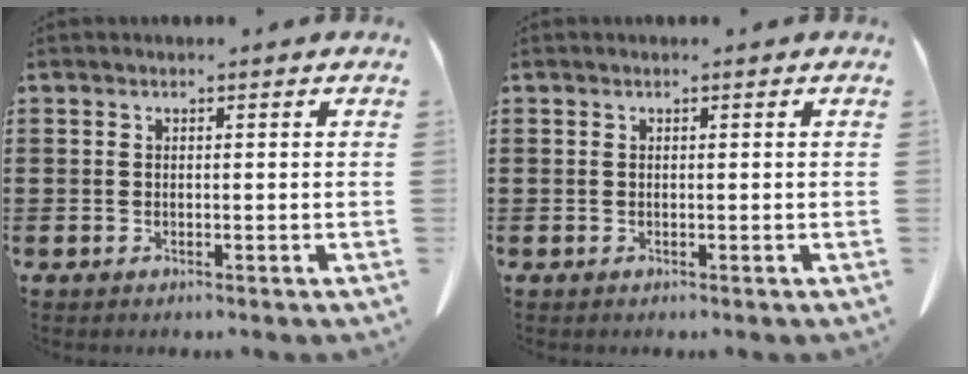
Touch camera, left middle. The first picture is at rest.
{"total": 0.0}